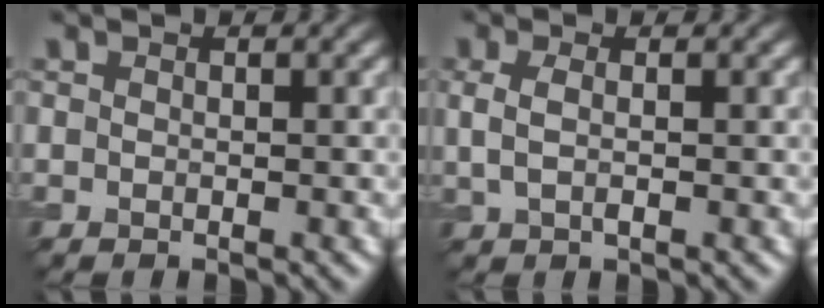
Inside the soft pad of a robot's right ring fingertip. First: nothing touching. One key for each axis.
{"total": 1.5, "fx": 0.3, "fy": 0.6, "fz": 1.4, "tx": -0.031, "ty": 0.006, "tz": 0.004}